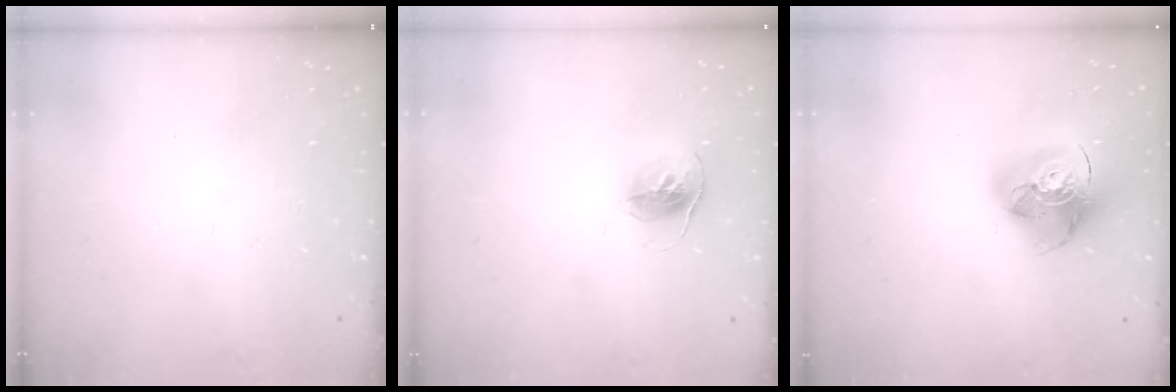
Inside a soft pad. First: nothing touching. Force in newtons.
{"total": 11.1, "press": 11.1, "slide": 0.9}
{"total": 17.2, "press": 17.0, "slide": 1.9}